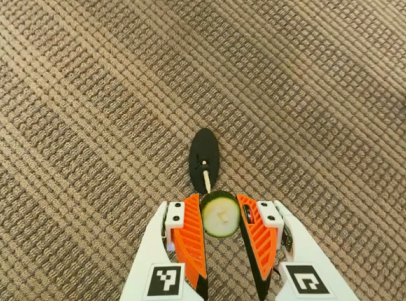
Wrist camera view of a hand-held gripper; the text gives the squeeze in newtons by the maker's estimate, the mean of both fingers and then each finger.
{"total": 8.6, "left": 8.2, "right": 9.0}